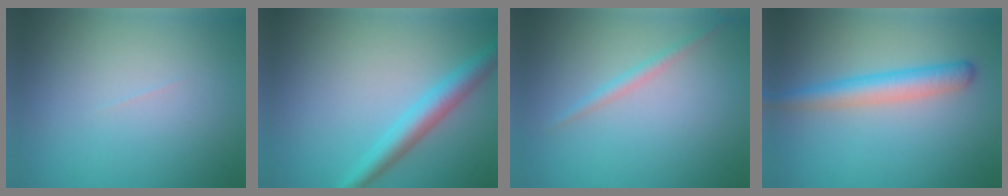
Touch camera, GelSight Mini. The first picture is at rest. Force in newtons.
{"total": 3.6, "press": 3.6, "slide": 0.1}
{"total": 1.2, "press": 1.2, "slide": 0.0}
{"total": 3.5, "press": 3.5, "slide": 0.1}